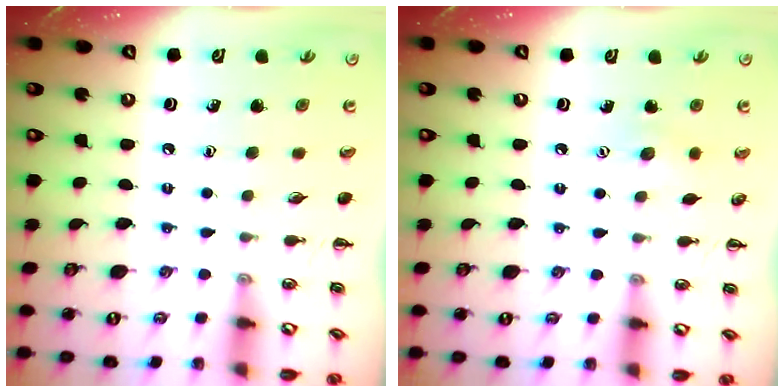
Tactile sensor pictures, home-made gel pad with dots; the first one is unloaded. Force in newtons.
{"total": 5.8, "press": 5.6, "slide": 1.5}